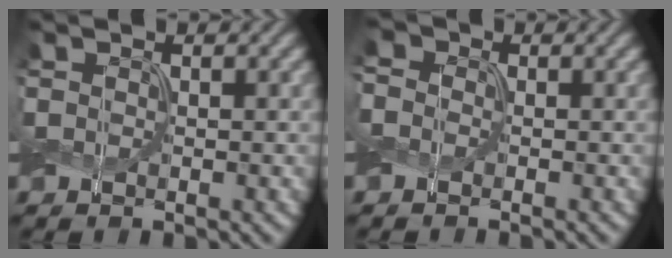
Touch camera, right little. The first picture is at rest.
{"total": 2.4, "force": [0.2, 2.1, 1.2], "torque": [-0.026, 0.011, -0.014]}